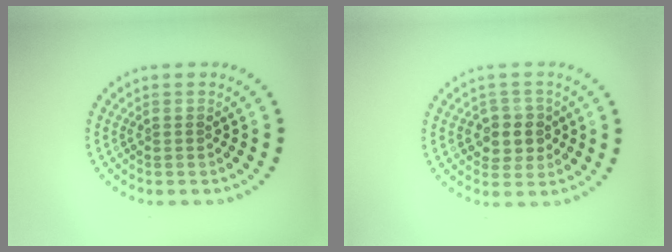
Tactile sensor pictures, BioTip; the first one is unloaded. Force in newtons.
{"total": 2.8, "press": 2.6, "slide": 1.0}